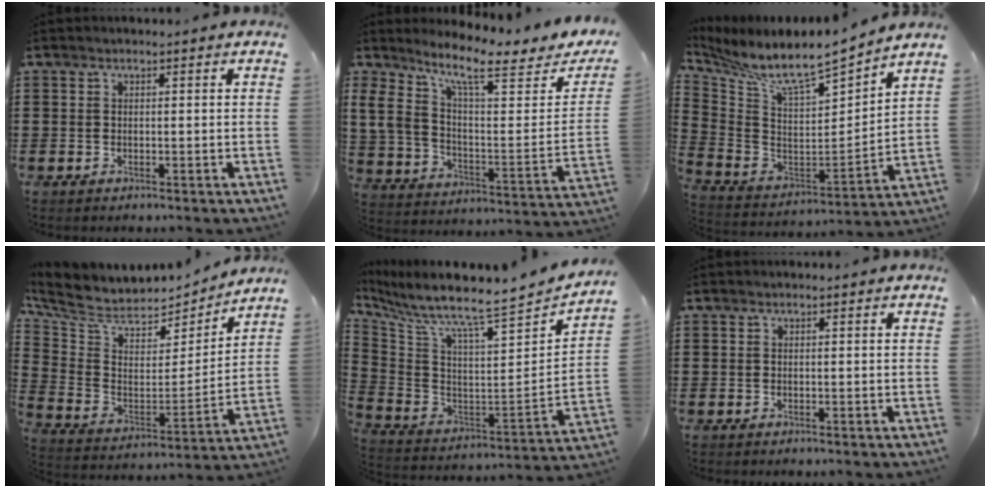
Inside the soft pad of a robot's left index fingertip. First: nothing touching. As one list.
[{"total": 10.7, "force": [8.1, 2.2, 6.7], "torque": [-0.163, -0.052, 0.136]}, {"total": 6.9, "force": [6.1, 0.6, 3.2], "torque": [-0.092, -0.063, 0.096]}, {"total": 6.5, "force": [5.5, 2.7, 2.1], "torque": [-0.076, -0.044, 0.095]}, {"total": 5.9, "force": [5.3, -0.7, 2.6], "torque": [-0.072, -0.076, 0.074]}, {"total": 0.0}]